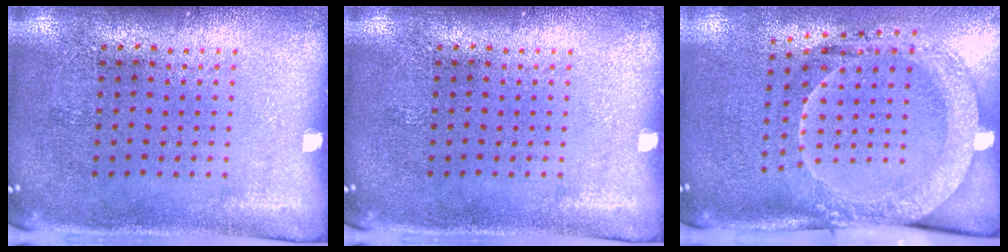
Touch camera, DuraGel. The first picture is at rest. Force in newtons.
{"total": 0.0}
{"total": 2.0, "press": 2.0, "slide": 0.3}